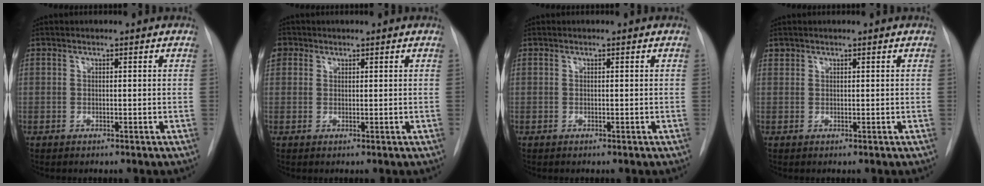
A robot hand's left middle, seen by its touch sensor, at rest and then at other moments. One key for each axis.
{"total": 3.1, "fx": 1.3, "fy": 2.7, "fz": 0.7, "tx": -0.016, "ty": 0.013, "tz": 0.026}
{"total": 0.0}
{"total": 0.6, "fx": 0.5, "fy": 0.3, "fz": -0.1, "tx": 0.001, "ty": 0.004, "tz": 0.007}